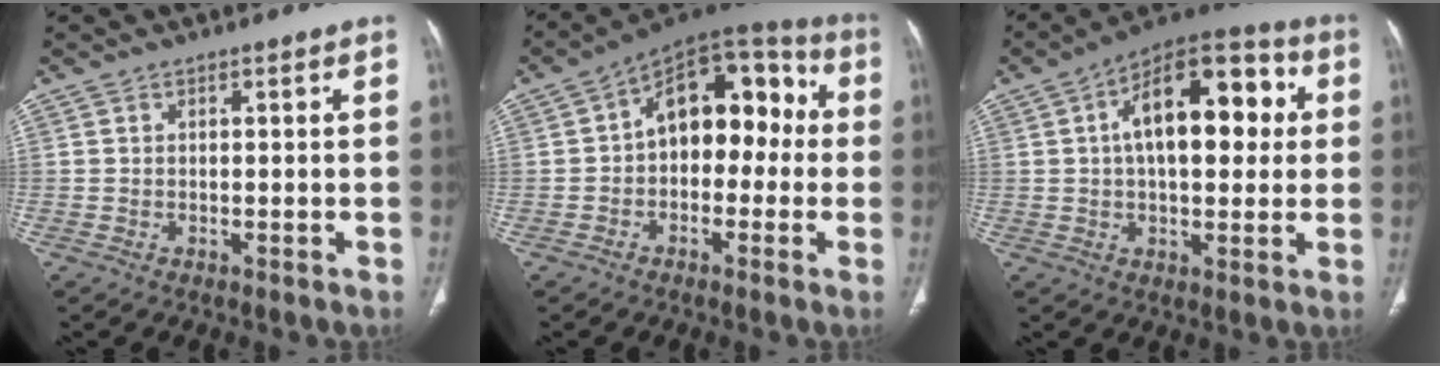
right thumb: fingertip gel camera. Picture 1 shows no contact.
{"total": 15.0, "force": [0.3, 9.7, 11.5], "torque": [-0.115, 0.054, -0.015]}
{"total": 18.9, "force": [3.6, 9.7, 15.8], "torque": [-0.205, 0.030, 0.046]}